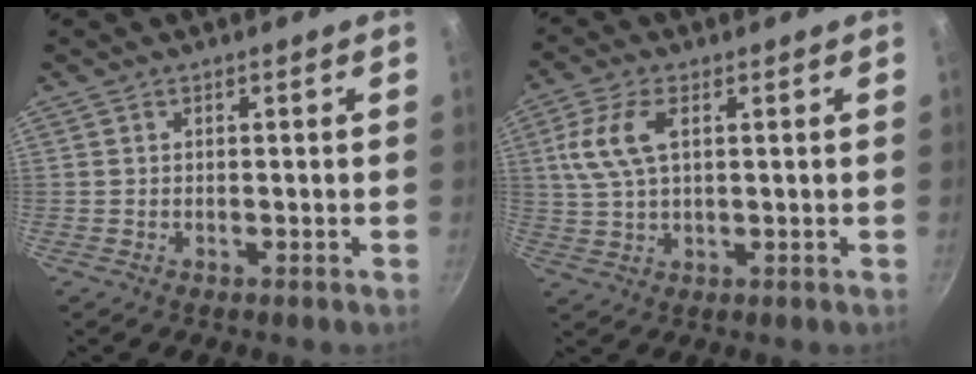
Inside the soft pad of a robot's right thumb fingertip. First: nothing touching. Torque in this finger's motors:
{"motor_torque": [0.75, 2.45, 0.91, 0.20, 0.13]}